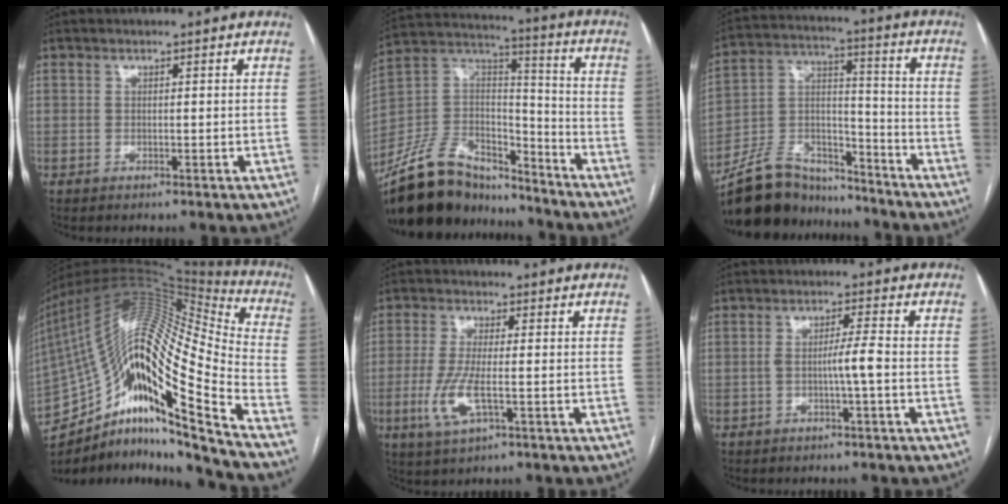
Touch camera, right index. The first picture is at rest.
{"total": 19.6, "force": [-16.7, 7.7, 6.7], "torque": [-0.143, 0.043, -0.294]}
{"total": 15.7, "force": [-14.3, 5.6, 3.5], "torque": [-0.071, 0.038, -0.248]}
{"total": 27.7, "force": [-15.2, 3.7, 22.8], "torque": [-0.399, 0.030, -0.268]}
{"total": 5.4, "force": [-1.6, 1.2, 5.0], "torque": [-0.116, -0.012, -0.030]}
{"total": 3.5, "force": [-1.1, -0.6, 3.2], "torque": [-0.055, 0.006, -0.019]}